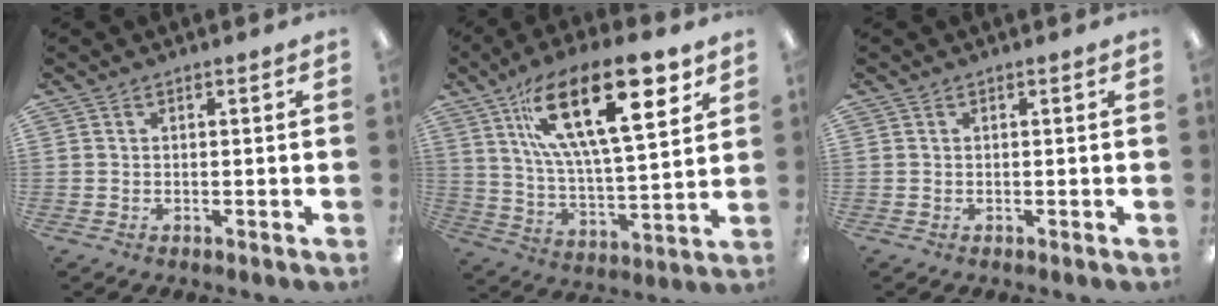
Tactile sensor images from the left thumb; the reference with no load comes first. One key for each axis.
{"total": 24.7, "fx": 12.9, "fy": 9.4, "fz": 18.9, "tx": -0.314, "ty": -0.048, "tz": 0.206}
{"total": 0.0}